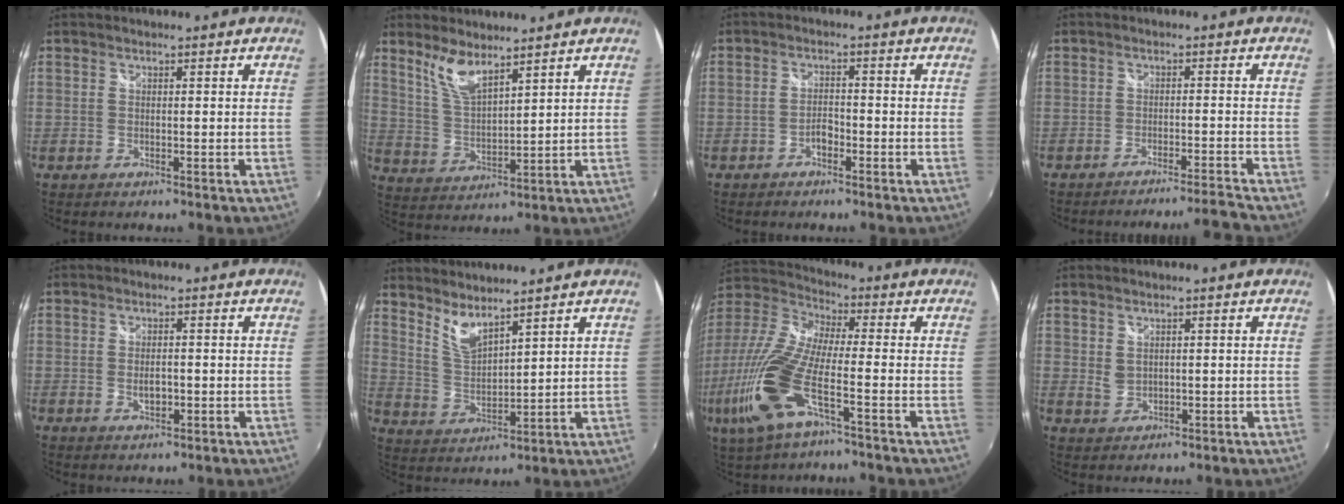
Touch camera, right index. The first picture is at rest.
{"total": 7.0, "force": [5.3, 1.9, 4.2], "torque": [-0.084, -0.003, 0.112]}
{"total": 2.4, "force": [-1.5, 1.2, 1.3], "torque": [-0.027, 0.004, -0.029]}
{"total": 5.9, "force": [-5.4, -1.9, 1.1], "torque": [-0.026, 0.004, -0.086]}
{"total": 2.7, "force": [-0.5, 1.6, 2.1], "torque": [-0.036, -0.003, -0.007]}
{"total": 6.3, "force": [5.3, 1.4, 3.1], "torque": [-0.059, -0.007, 0.107]}
{"total": 19.0, "force": [-7.4, 5.1, 16.8], "torque": [-0.362, -0.030, -0.155]}
{"total": 2.5, "force": [0.8, 1.9, 1.4], "torque": [-0.021, 0.000, 0.018]}